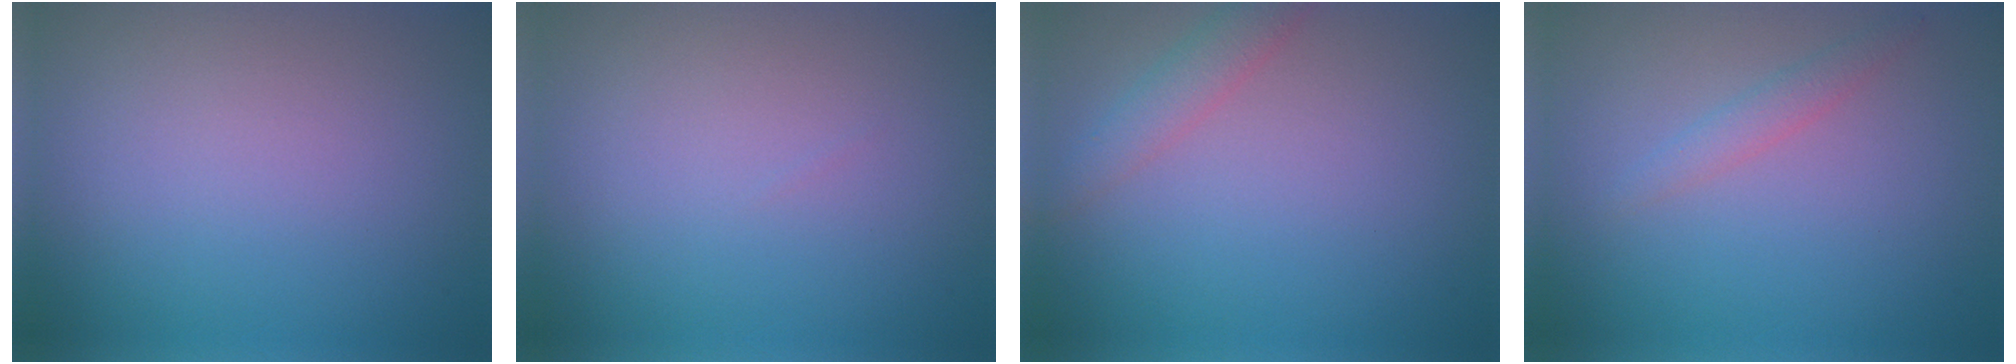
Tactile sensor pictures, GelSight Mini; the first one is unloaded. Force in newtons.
{"total": 0.0}
{"total": 2.1, "press": 2.1, "slide": 0.2}
{"total": 1.3, "press": 1.3, "slide": 0.1}